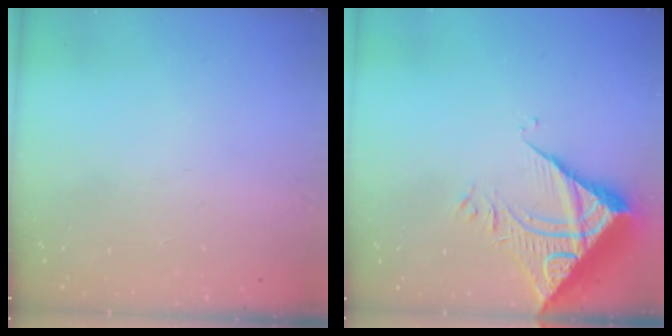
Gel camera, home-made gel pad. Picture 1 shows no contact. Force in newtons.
{"total": 9.0, "press": 8.9, "slide": 0.8}